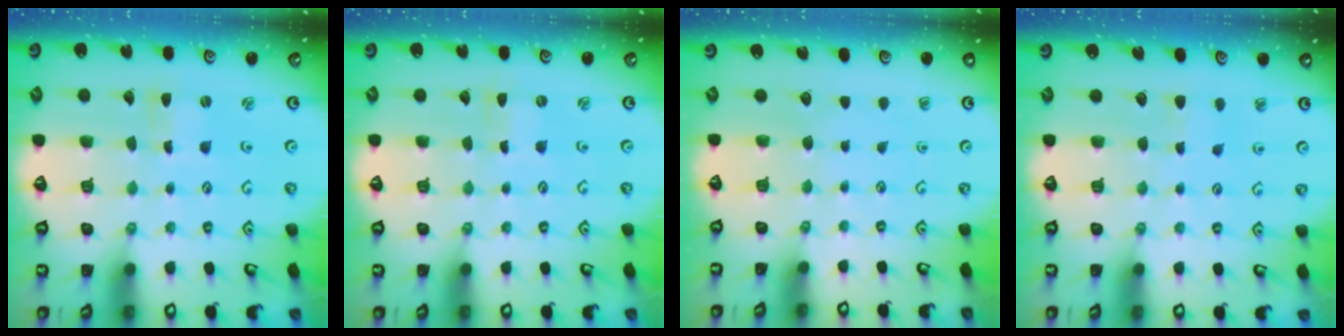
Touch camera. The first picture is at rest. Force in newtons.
{"total": 0.0}
{"total": 0.0}
{"total": 3.9, "press": 3.8, "slide": 0.7}